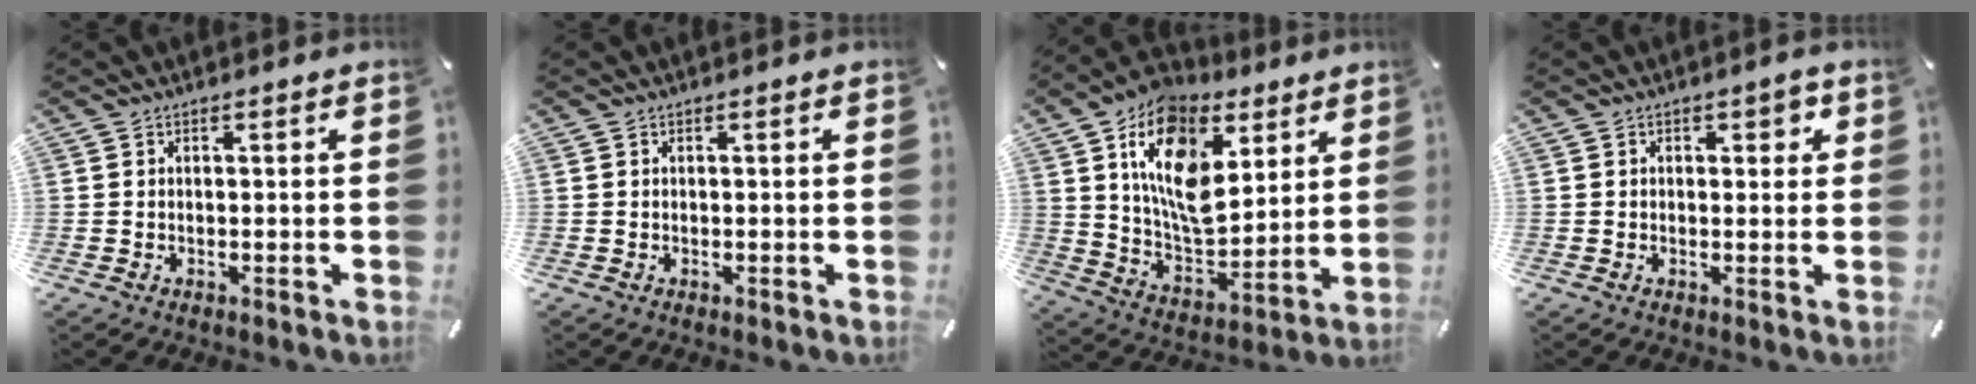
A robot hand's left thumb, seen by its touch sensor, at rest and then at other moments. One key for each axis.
{"total": 0.0}
{"total": 17.9, "fx": 8.0, "fy": 11.3, "fz": 11.2, "tx": -0.205, "ty": -0.037, "tz": 0.146}
{"total": 1.9, "fx": 0.6, "fy": 1.3, "fz": 1.3, "tx": -0.010, "ty": 0.001, "tz": 0.005}